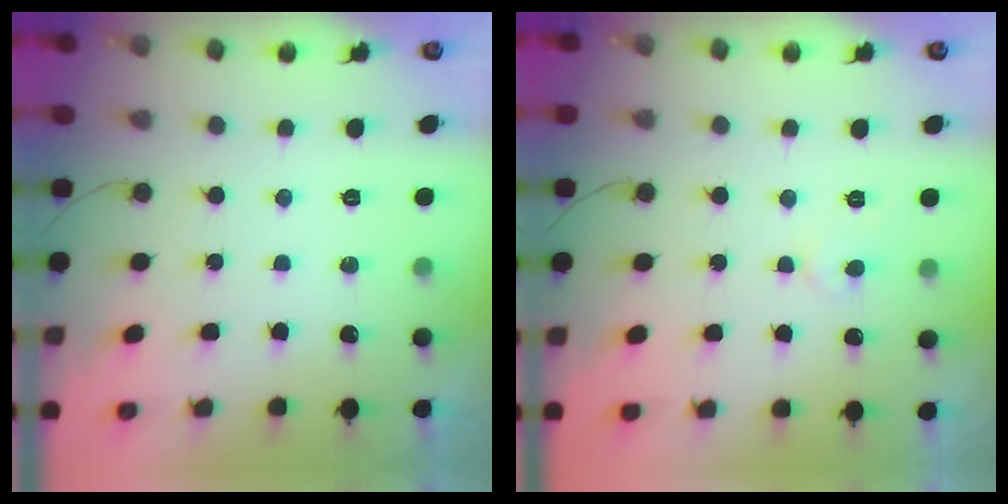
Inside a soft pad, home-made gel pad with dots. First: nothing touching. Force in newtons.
{"total": 4.3, "press": 4.3, "slide": 0.4}